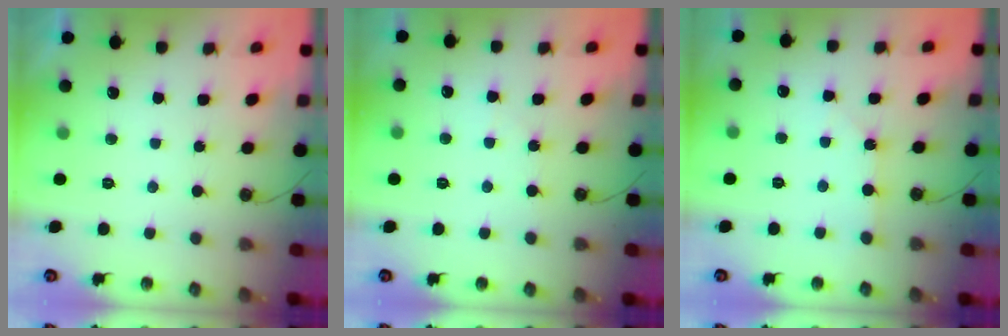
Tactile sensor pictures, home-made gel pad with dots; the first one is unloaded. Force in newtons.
{"total": 3.0, "press": 2.9, "slide": 0.5}
{"total": 1.1, "press": 1.1, "slide": 0.2}